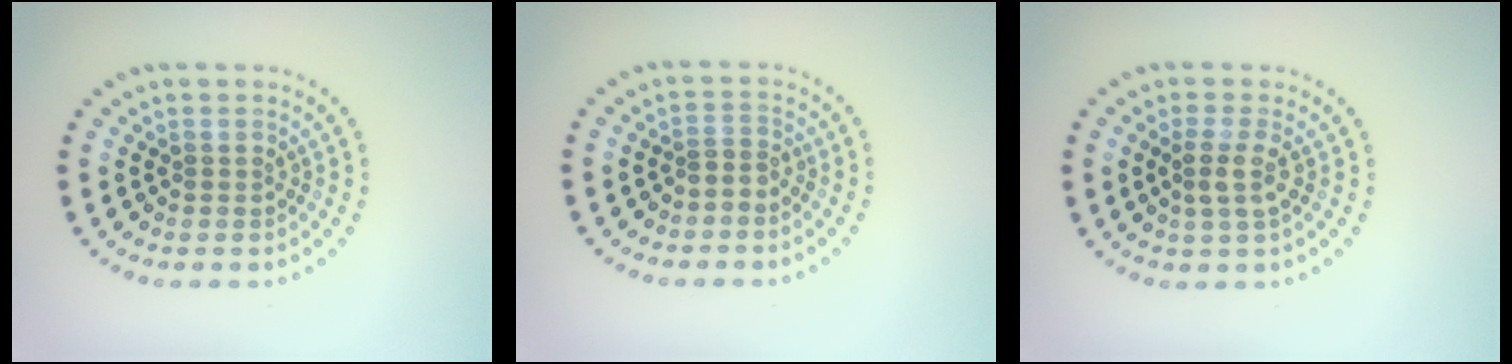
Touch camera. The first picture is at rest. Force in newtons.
{"total": 1.0, "press": 0.6, "slide": 0.8}
{"total": 2.0, "press": 1.6, "slide": 1.1}